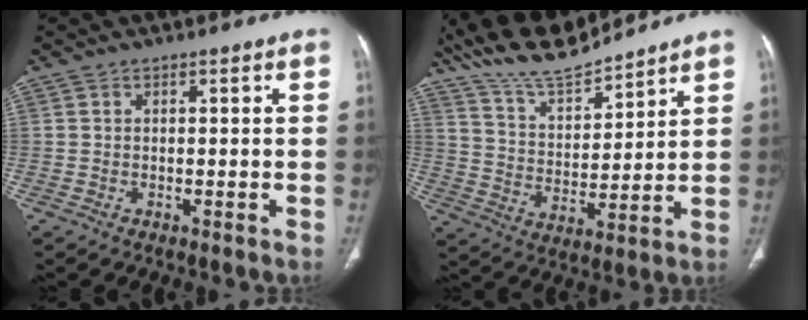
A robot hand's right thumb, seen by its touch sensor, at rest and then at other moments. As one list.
[{"total": 14.5, "force": [13.1, 3.0, 5.3], "torque": [-0.081, -0.061, 0.250]}]